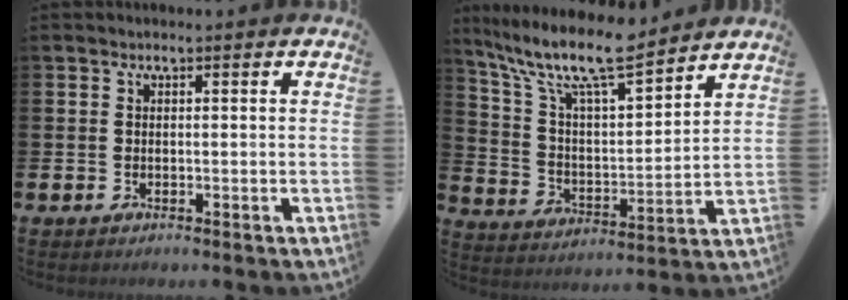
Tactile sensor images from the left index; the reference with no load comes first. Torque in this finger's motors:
{"motor_torque": [1.02, -1.11, 1.05, 0.21]}